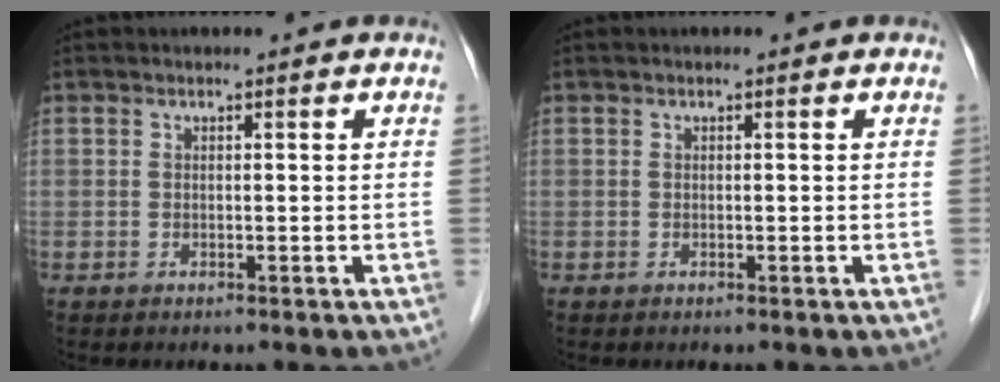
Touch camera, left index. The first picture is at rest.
{"total": 0.0}